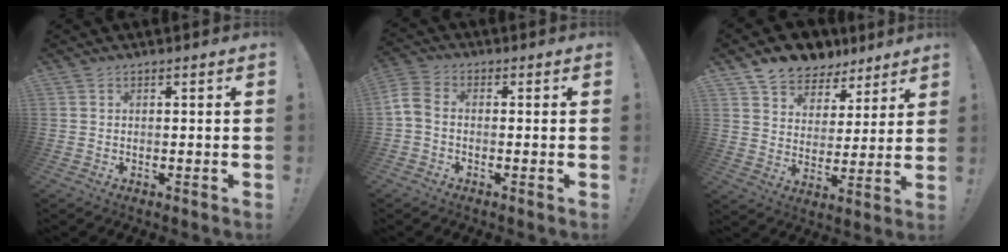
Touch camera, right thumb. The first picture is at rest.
{"total": 5.5, "force": [-0.8, 3.7, 3.9], "torque": [-0.084, 0.007, -0.010]}
{"total": 9.0, "force": [7.3, 5.1, 1.0], "torque": [-0.022, -0.063, 0.142]}